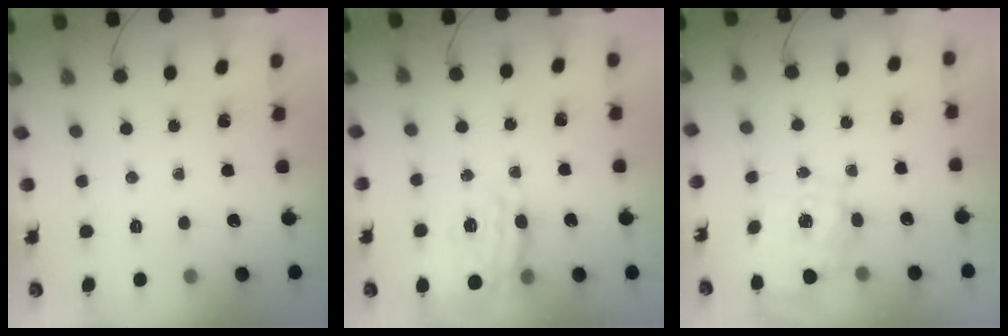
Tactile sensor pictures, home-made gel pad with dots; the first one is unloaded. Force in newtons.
{"total": 14.4, "press": 14.1, "slide": 2.9}
{"total": 8.6, "press": 8.5, "slide": 0.6}